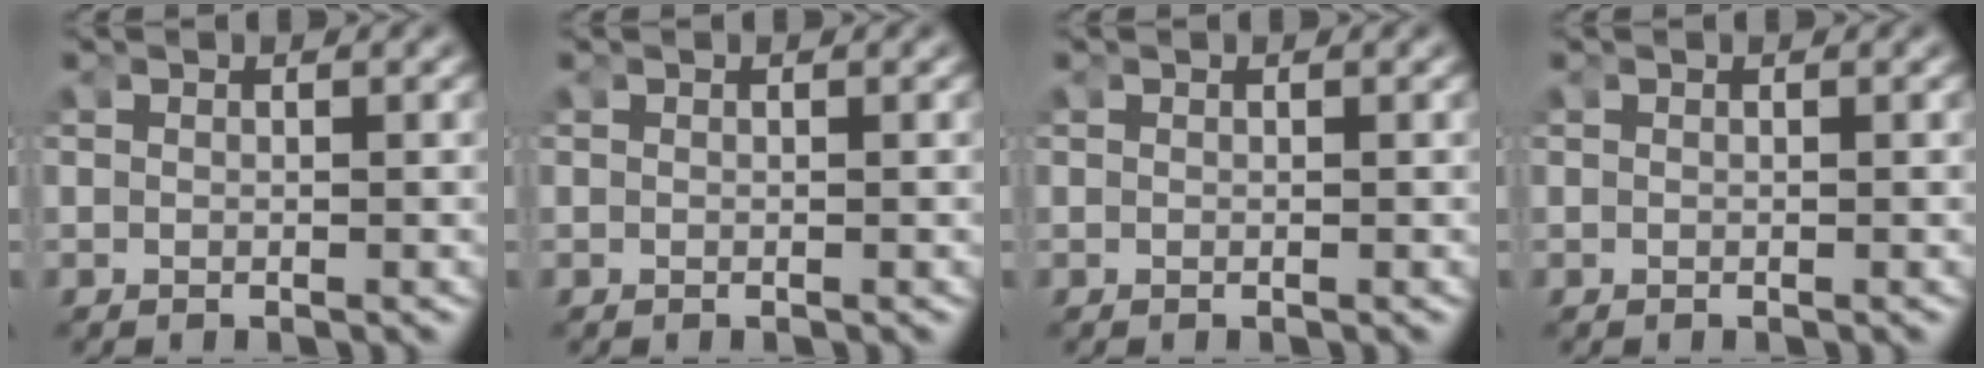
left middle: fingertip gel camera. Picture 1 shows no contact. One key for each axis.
{"total": 0.0}
{"total": 0.0}
{"total": 0.0}